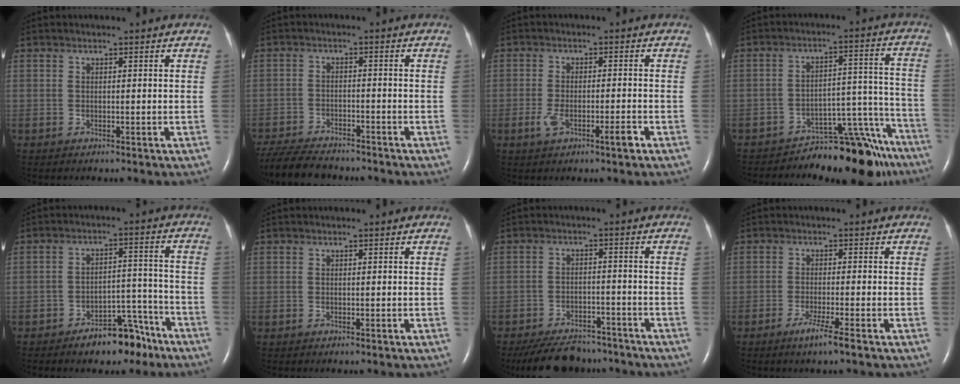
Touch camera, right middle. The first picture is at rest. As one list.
[{"total": 11.1, "force": [-9.8, 2.5, 4.5], "torque": [-0.084, -0.018, -0.156]}, {"total": 4.3, "force": [-2.1, 0.9, 3.7], "torque": [-0.074, -0.001, -0.038]}, {"total": 12.9, "force": [-12.1, 3.4, 3.3], "torque": [0.000, 0.067, -0.170]}, {"total": 8.0, "force": [-6.0, 3.4, 4.0], "torque": [-0.047, 0.025, -0.089]}, {"total": 0.0}, {"total": 11.4, "force": [-10.0, 4.2, 3.6], "torque": [-0.062, -0.001, -0.143]}, {"total": 3.7, "force": [-2.3, -0.6, 2.8], "torque": [-0.059, -0.012, -0.045]}]